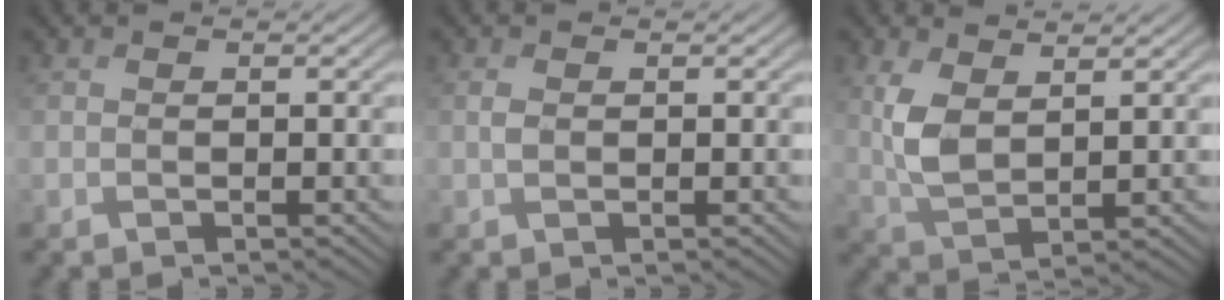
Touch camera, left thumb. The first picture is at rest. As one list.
[{"total": 0.9, "force": [0.7, 0.3, 0.6], "torque": [-0.015, 0.006, 0.013]}, {"total": 5.0, "force": [2.8, 1.9, 3.7], "torque": [-0.095, 0.004, 0.060]}]